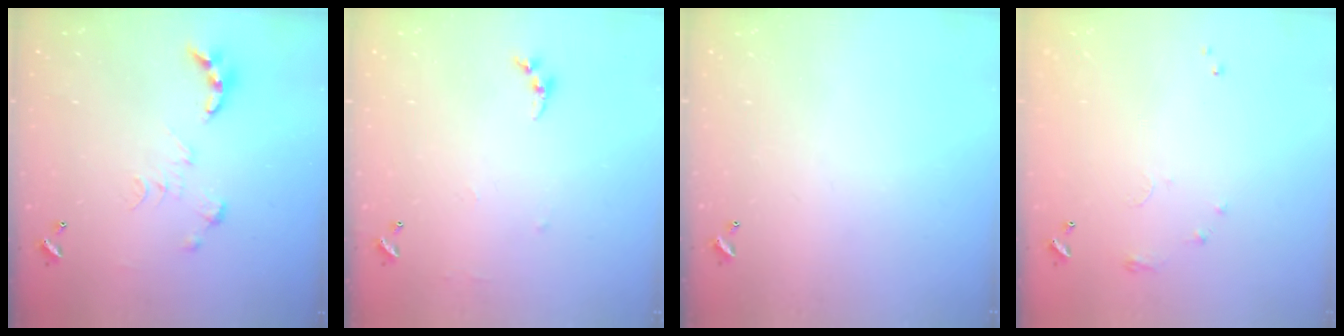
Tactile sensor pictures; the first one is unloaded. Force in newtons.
{"total": 4.5, "press": 4.5, "slide": 0.5}
{"total": 0.0}
{"total": 6.3, "press": 6.3, "slide": 0.9}